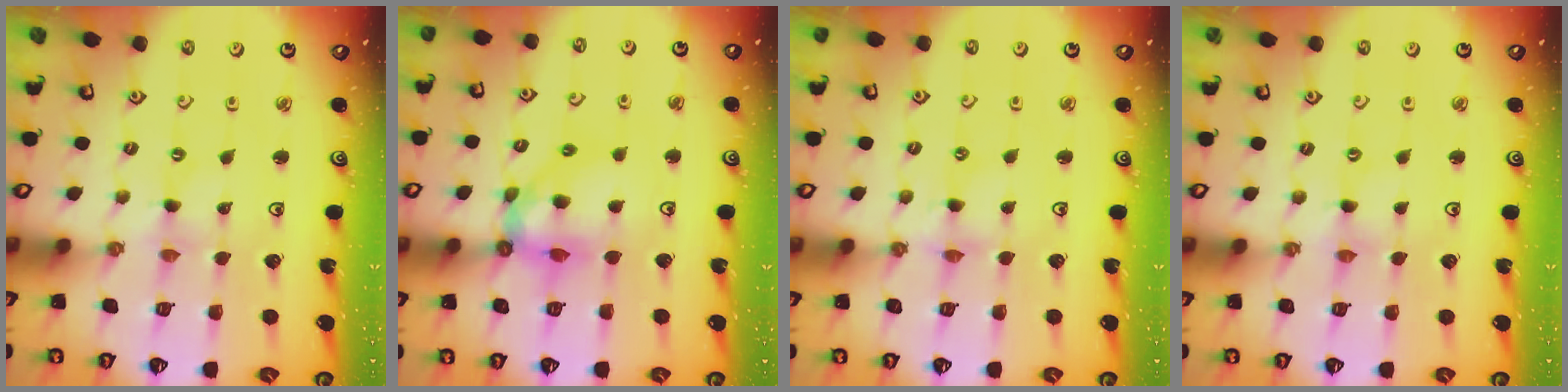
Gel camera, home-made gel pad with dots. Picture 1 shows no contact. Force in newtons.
{"total": 10.8, "press": 10.6, "slide": 1.5}
{"total": 2.0, "press": 2.0, "slide": 0.3}
{"total": 0.0}